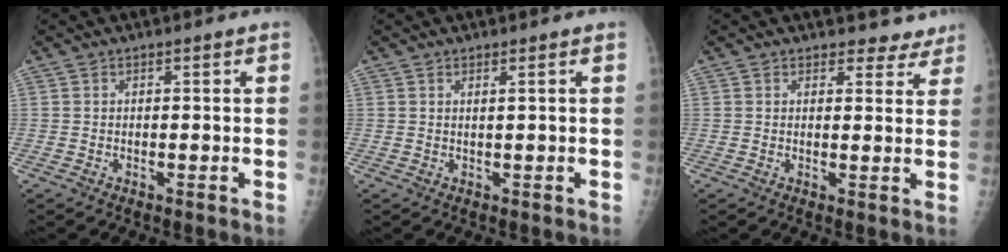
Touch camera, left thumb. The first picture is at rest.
{"total": 0.7, "force": [0.3, -0.3, 0.6], "torque": [-0.019, -0.005, 0.009]}
{"total": 4.6, "force": [4.1, 2.1, -0.1], "torque": [0.038, -0.025, 0.032]}